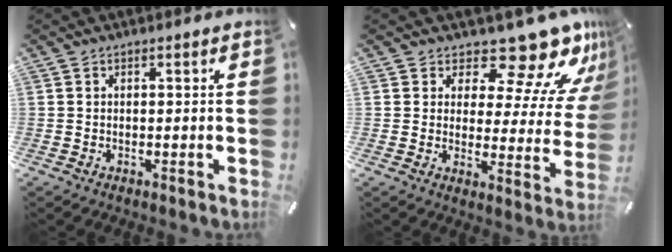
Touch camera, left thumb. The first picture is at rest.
{"total": 14.9, "force": [11.5, 6.1, 7.2], "torque": [-0.094, -0.099, 0.193]}